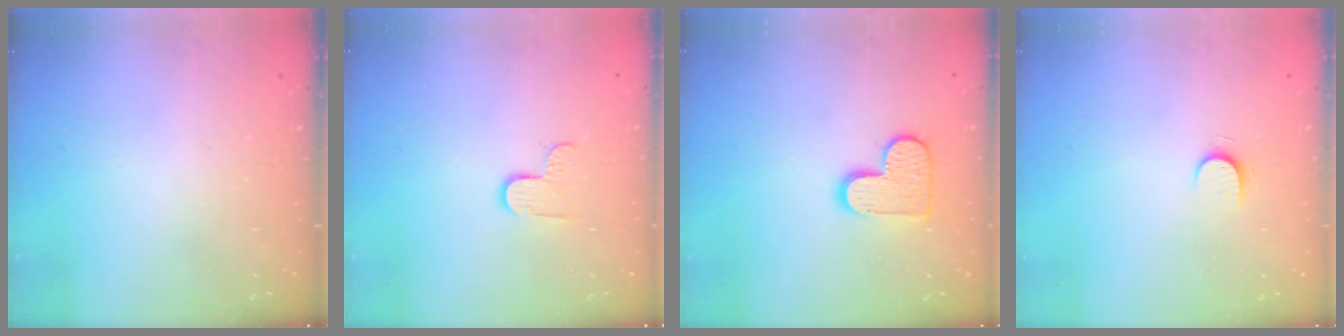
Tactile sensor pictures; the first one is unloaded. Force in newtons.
{"total": 6.0, "press": 6.0, "slide": 0.4}
{"total": 10.5, "press": 10.5, "slide": 0.5}
{"total": 5.2, "press": 5.2, "slide": 0.6}